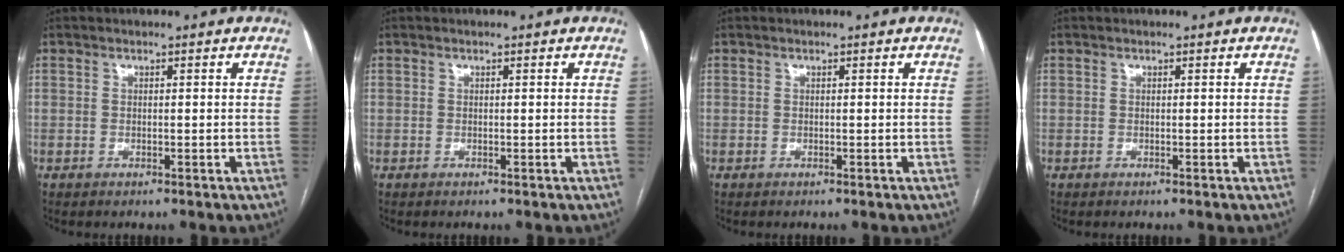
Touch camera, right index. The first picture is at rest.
{"total": 0.0}
{"total": 0.0}
{"total": 0.0}